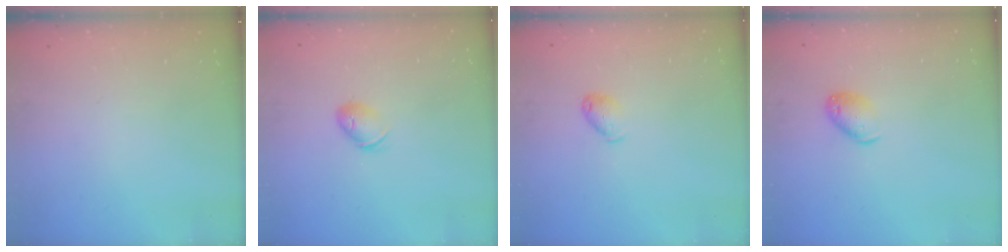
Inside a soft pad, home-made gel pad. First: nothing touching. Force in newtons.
{"total": 7.1, "press": 7.0, "slide": 1.1}
{"total": 5.1, "press": 5.0, "slide": 1.0}
{"total": 8.4, "press": 8.3, "slide": 1.1}